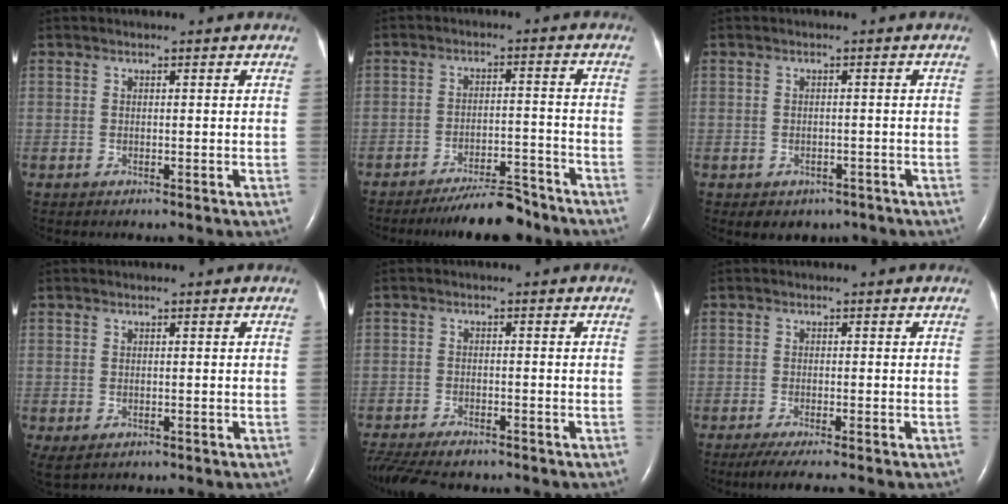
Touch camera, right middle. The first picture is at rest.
{"total": 7.9, "force": [-7.2, 1.3, 3.1], "torque": [-0.043, -0.004, -0.119]}
{"total": 3.8, "force": [-2.7, 2.6, 0.8], "torque": [-0.003, 0.010, -0.030]}
{"total": 2.0, "force": [-0.8, 1.3, 1.3], "torque": [-0.025, -0.006, -0.005]}
{"total": 11.5, "force": [-9.5, 3.6, 5.4], "torque": [-0.116, -0.016, -0.143]}
{"total": 4.6, "force": [-3.6, -0.4, 2.8], "torque": [-0.041, -0.012, -0.060]}